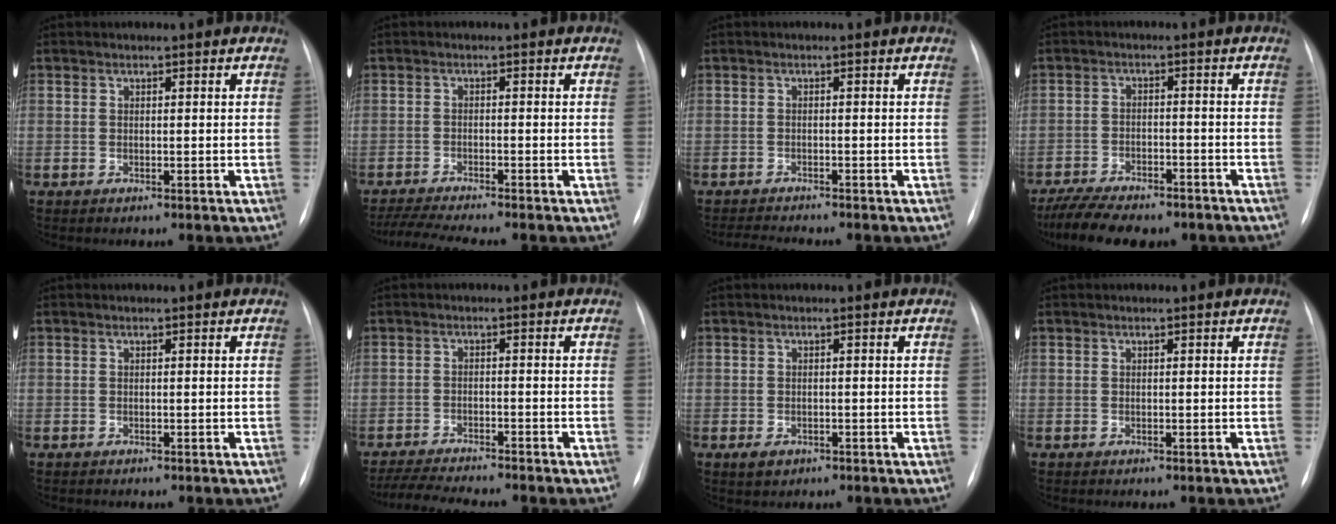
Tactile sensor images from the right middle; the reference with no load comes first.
{"total": 7.4, "force": [-6.6, -0.6, 3.4], "torque": [-0.056, -0.017, -0.108]}
{"total": 3.4, "force": [-3.3, -0.4, 0.9], "torque": [-0.018, -0.015, -0.052]}
{"total": 13.5, "force": [-10.7, 4.9, 6.7], "torque": [-0.127, -0.005, -0.157]}
{"total": 0.0}
{"total": 8.4, "force": [-7.7, 0.0, 3.5], "torque": [-0.058, -0.016, -0.123]}
{"total": 1.9, "force": [-1.0, 1.3, 1.0], "torque": [-0.017, 0.000, -0.008]}
{"total": 0.0}